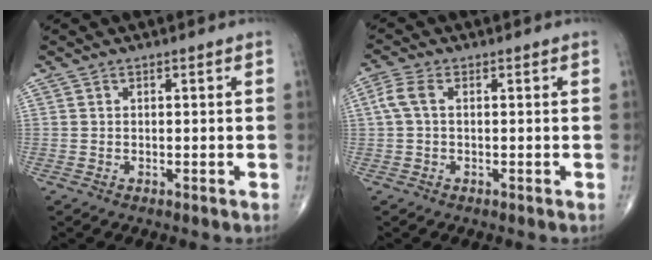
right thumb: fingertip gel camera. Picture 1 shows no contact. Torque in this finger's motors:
{"motor_torque": [-0.06, 0.11, 0.10, -0.01, 0.04]}